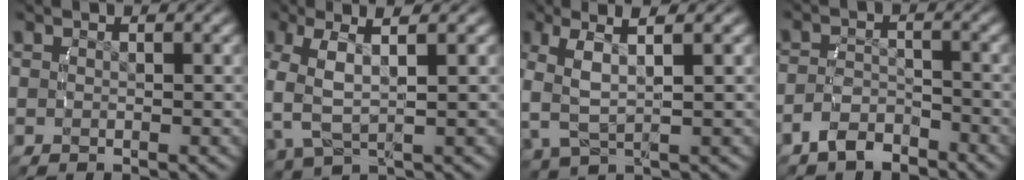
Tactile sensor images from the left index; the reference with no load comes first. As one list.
[{"total": 6.1, "force": [1.1, 3.3, 5.0], "torque": [-0.127, 0.002, 0.023]}, {"total": 5.2, "force": [1.2, 2.6, 4.4], "torque": [-0.113, 0.007, 0.023]}, {"total": 3.5, "force": [-3.0, 1.5, 1.0], "torque": [-0.015, -0.010, -0.049]}]